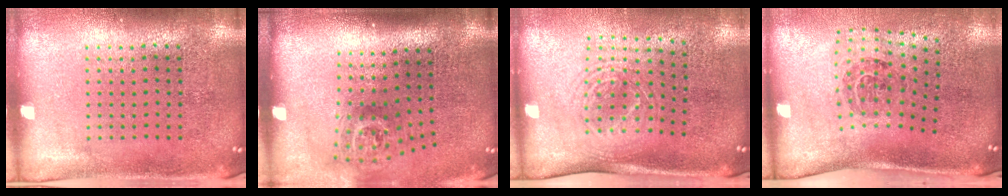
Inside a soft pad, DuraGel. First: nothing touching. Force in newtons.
{"total": 1.8, "press": 1.2, "slide": 1.4}
{"total": 1.7, "press": 1.3, "slide": 1.1}
{"total": 1.8, "press": 1.2, "slide": 1.4}